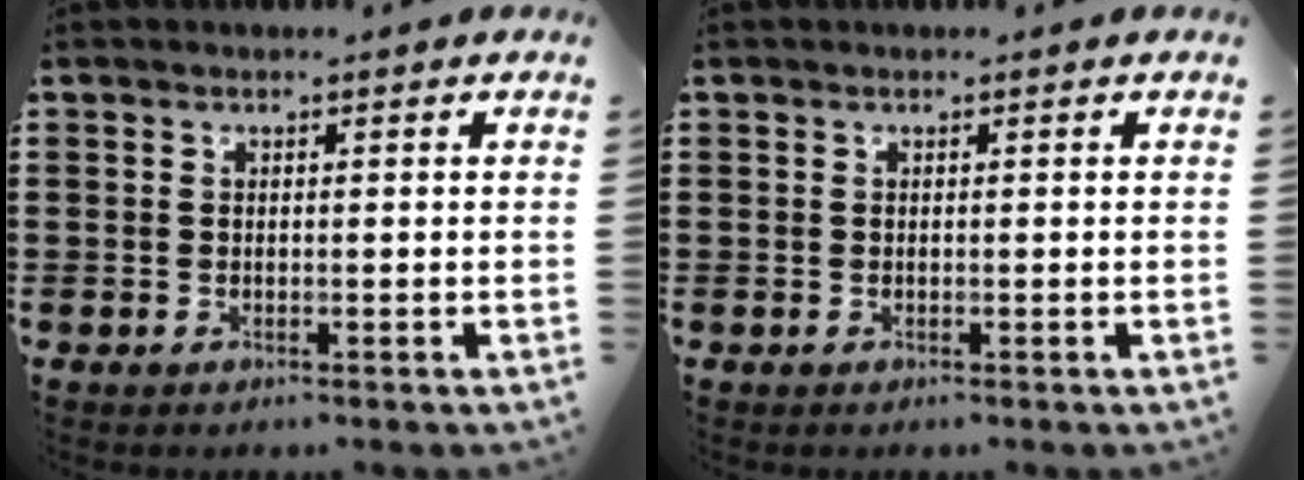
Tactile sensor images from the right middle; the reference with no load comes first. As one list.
[{"total": 0.0}]